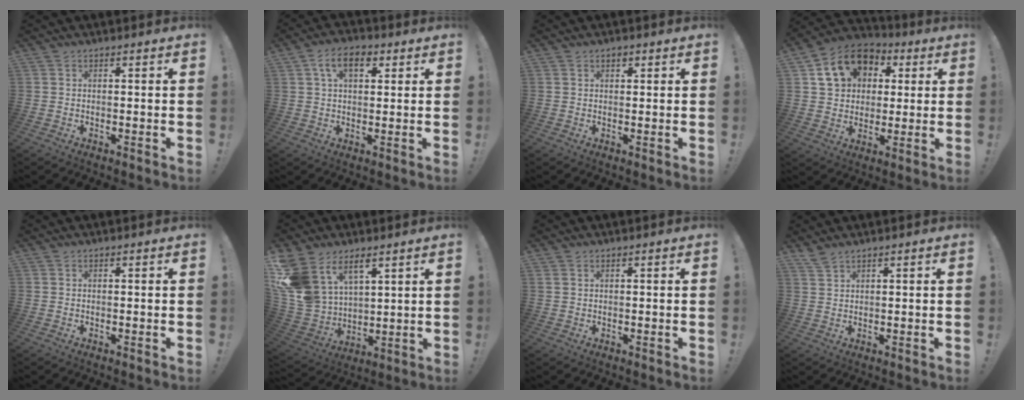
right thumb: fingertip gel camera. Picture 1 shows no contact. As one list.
[{"total": 8.6, "force": [3.4, 4.8, 6.3], "torque": [-0.095, 0.007, 0.060]}, {"total": 1.2, "force": [0.7, 0.8, 0.6], "torque": [-0.003, -0.002, 0.012]}, {"total": 14.6, "force": [5.2, 11.7, 7.0], "torque": [-0.102, -0.010, 0.104]}, {"total": 0.0}, {"total": 14.6, "force": [8.3, 9.4, 7.4], "torque": [-0.156, -0.056, 0.161]}, {"total": 0.7, "force": [0.4, 0.4, 0.3], "torque": [-0.009, 0.002, 0.009]}, {"total": 2.5, "force": [2.1, 0.5, 1.2], "torque": [-0.019, -0.012, 0.038]}]